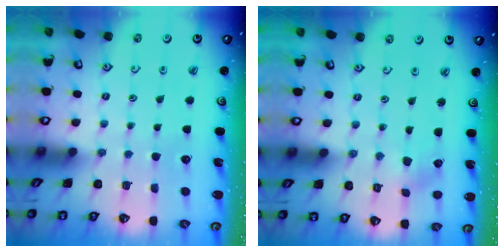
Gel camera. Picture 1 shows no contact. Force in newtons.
{"total": 0.0}